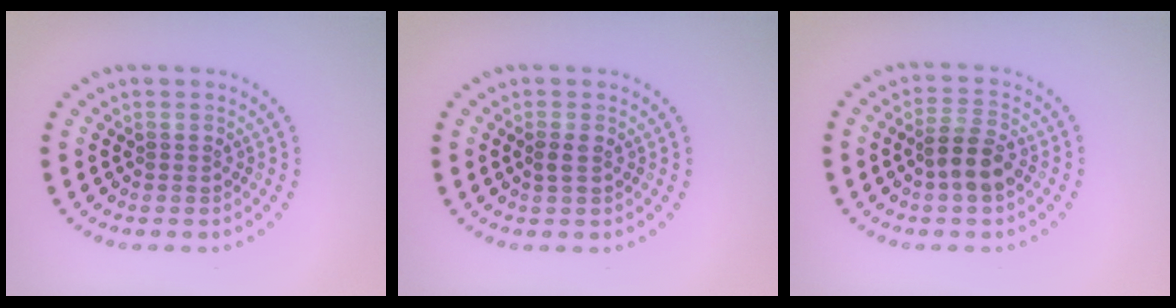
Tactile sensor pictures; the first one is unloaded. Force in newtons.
{"total": 1.0, "press": 1.0, "slide": 0.1}
{"total": 3.4, "press": 3.2, "slide": 1.1}